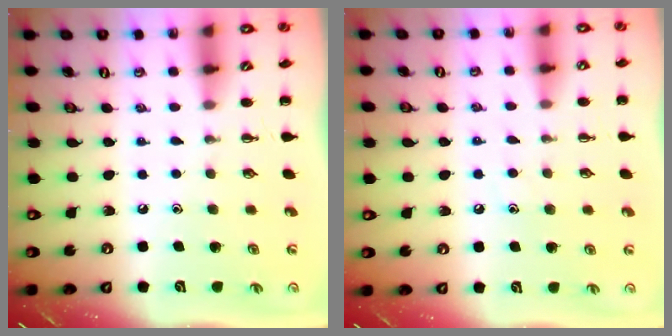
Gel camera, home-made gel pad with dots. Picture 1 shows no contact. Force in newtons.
{"total": 6.3, "press": 6.1, "slide": 1.7}